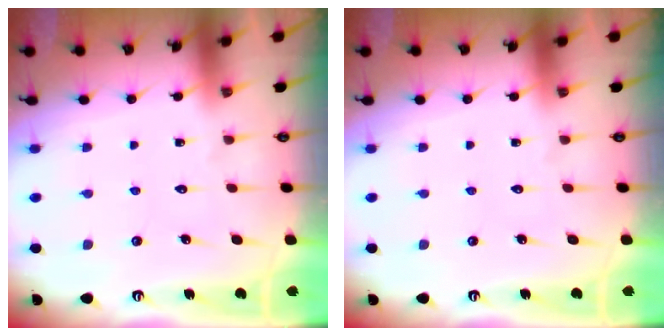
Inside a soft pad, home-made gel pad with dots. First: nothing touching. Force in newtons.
{"total": 0.0}